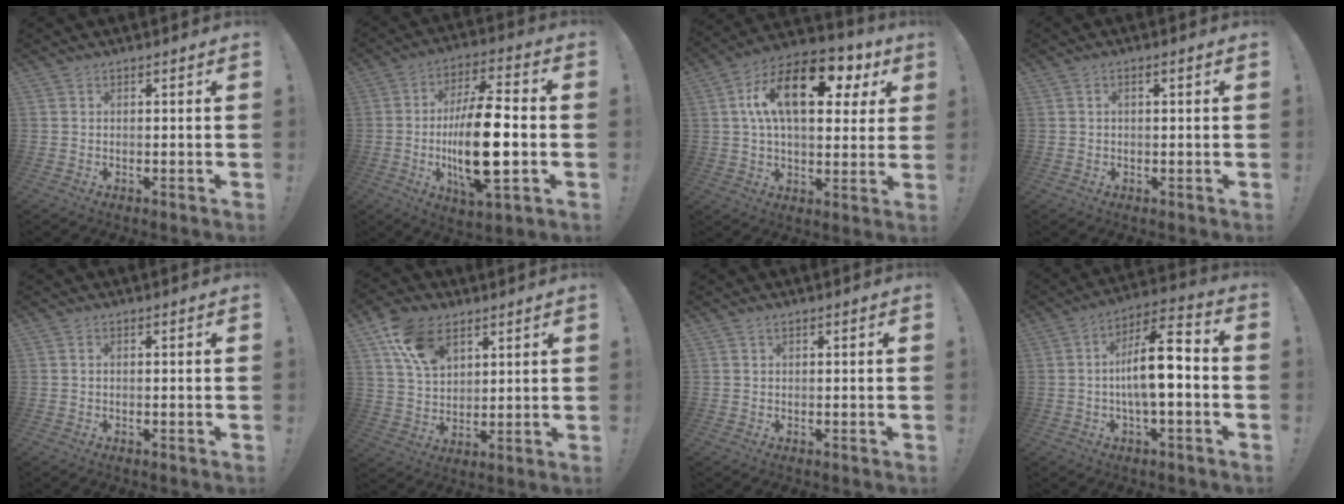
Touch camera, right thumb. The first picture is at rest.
{"total": 19.6, "force": [-2.2, 6.7, 18.3], "torque": [-0.326, -0.003, -0.040]}
{"total": 20.8, "force": [6.5, 10.4, 16.9], "torque": [-0.275, -0.014, 0.103]}
{"total": 1.5, "force": [0.1, 0.3, 1.5], "torque": [-0.028, 0.003, 0.000]}
{"total": 0.0}
{"total": 13.5, "force": [7.5, 8.8, 7.1], "torque": [-0.107, -0.029, 0.143]}
{"total": 0.0}
{"total": 13.5, "force": [-1.6, 4.0, 12.7], "torque": [-0.204, 0.006, -0.033]}